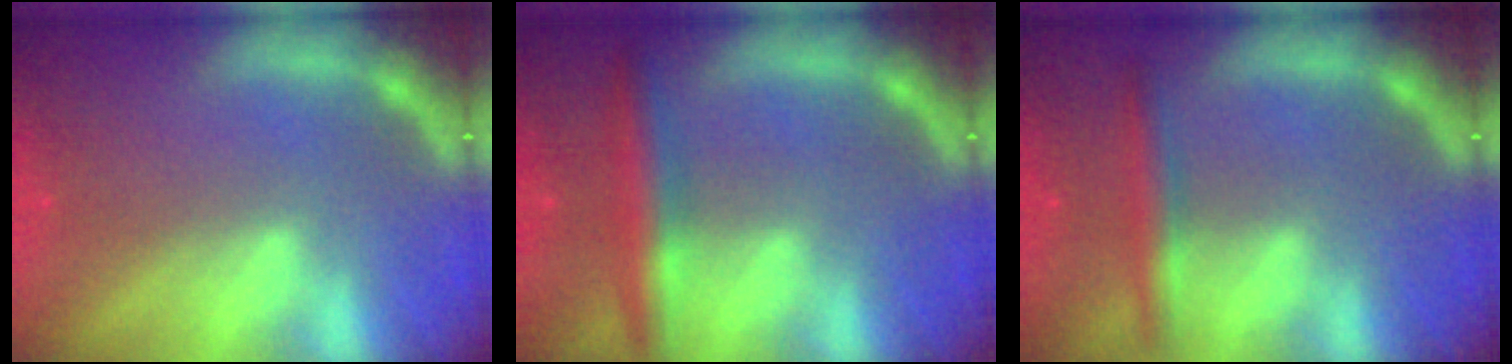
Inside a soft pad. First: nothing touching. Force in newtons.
{"total": 4.4}
{"total": 3.0}